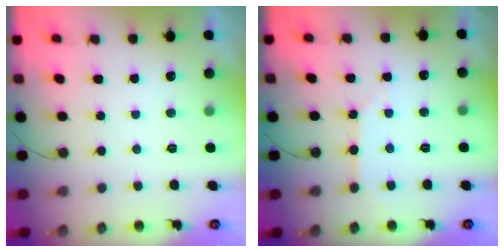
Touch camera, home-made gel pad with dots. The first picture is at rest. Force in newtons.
{"total": 2.5, "press": 2.5, "slide": 0.4}